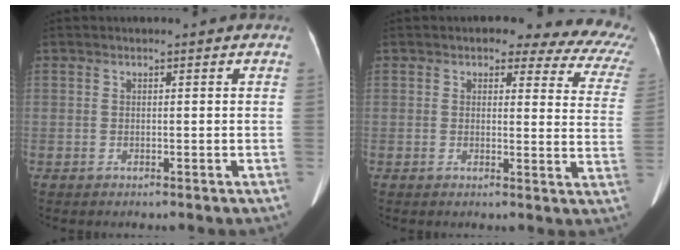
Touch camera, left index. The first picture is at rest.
{"total": 13.4, "force": [9.9, 5.2, 7.4], "torque": [-0.057, 0.001, 0.083]}